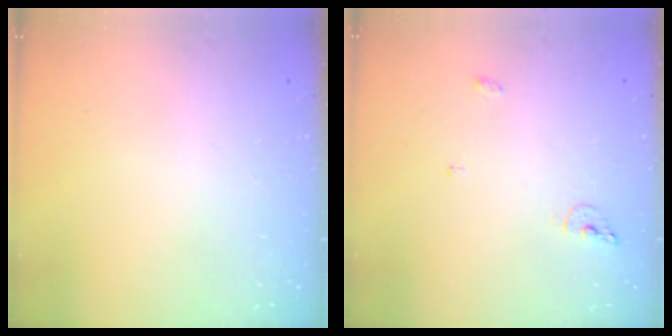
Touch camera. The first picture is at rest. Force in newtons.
{"total": 5.6, "press": 5.5, "slide": 0.9}